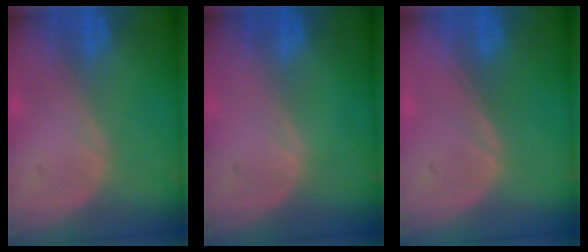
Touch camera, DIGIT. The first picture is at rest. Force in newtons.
{"total": 0.0}
{"total": 0.0}